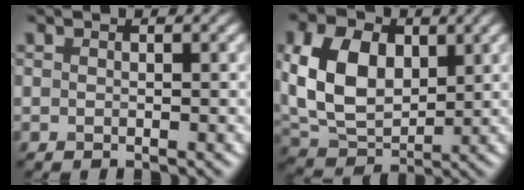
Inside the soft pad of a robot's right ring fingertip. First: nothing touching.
{"total": 9.3, "force": [1.8, 6.2, 6.7], "torque": [-0.157, 0.007, 0.028]}